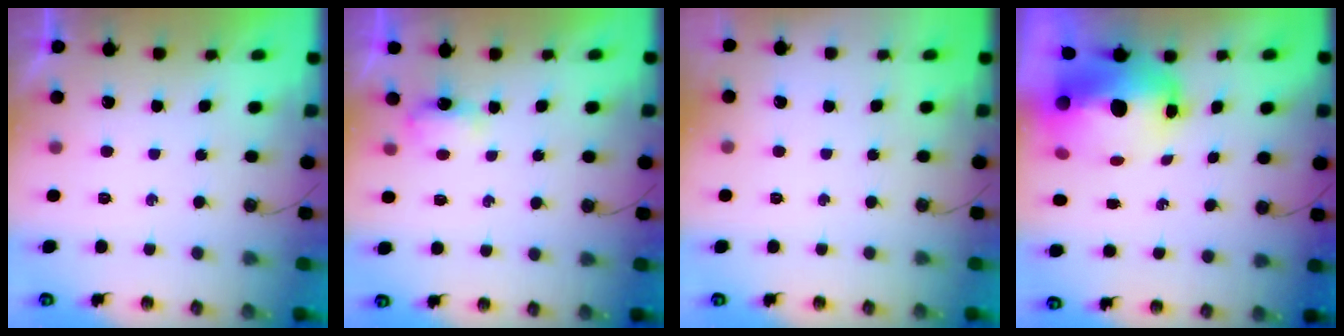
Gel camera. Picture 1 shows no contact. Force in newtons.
{"total": 3.2, "press": 3.1, "slide": 0.5}
{"total": 0.0}
{"total": 14.1, "press": 14.1, "slide": 1.3}